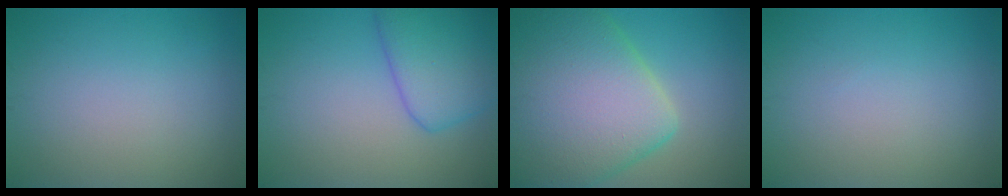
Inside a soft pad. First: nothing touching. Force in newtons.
{"total": 5.6, "press": 5.6, "slide": 0.4}
{"total": 12.7, "press": 12.7, "slide": 0.6}
{"total": 0.0}